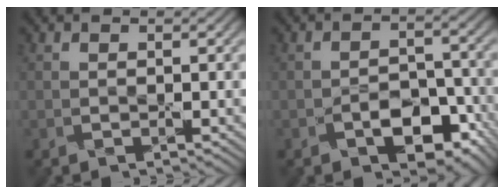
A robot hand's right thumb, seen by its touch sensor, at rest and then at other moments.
{"total": 6.8, "force": [-3.3, 3.9, 4.4], "torque": [-0.063, -0.006, -0.052]}